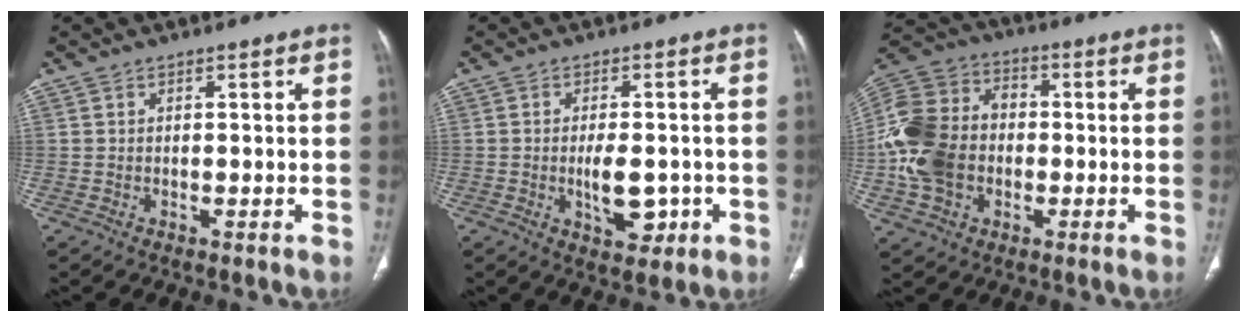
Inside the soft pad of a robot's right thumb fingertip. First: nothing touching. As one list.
[{"total": 6.9, "force": [-1.6, 3.5, 5.7], "torque": [-0.074, 0.002, -0.017]}, {"total": 17.1, "force": [-2.2, 13.1, 10.6], "torque": [-0.208, 0.031, -0.044]}]